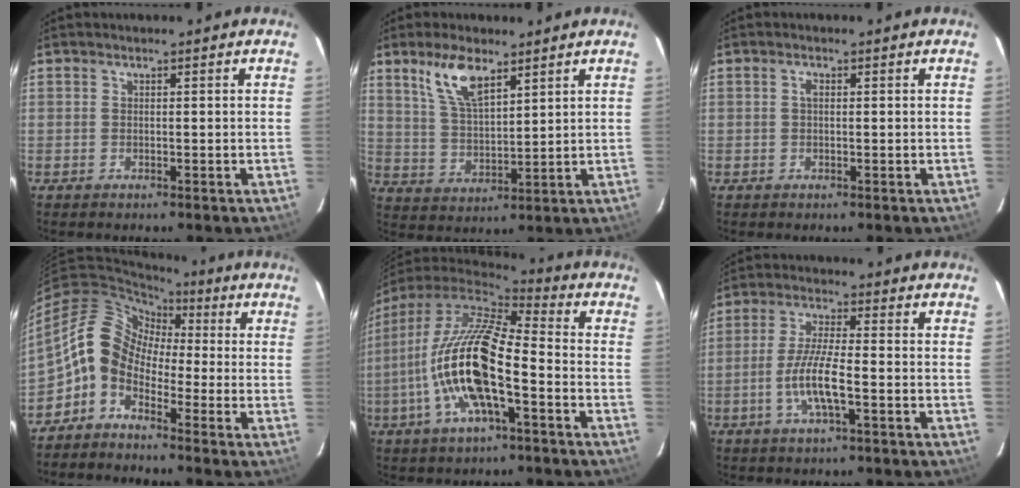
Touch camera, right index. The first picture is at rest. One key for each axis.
{"total": 9.0, "fx": 5.7, "fy": 3.3, "fz": 6.1, "tx": -0.117, "ty": 0.007, "tz": 0.119}
{"total": 0.9, "fx": 0.1, "fy": 0.5, "fz": 0.8, "tx": -0.015, "ty": 0.004, "tz": 0.001}
{"total": 9.4, "fx": -2.8, "fy": 7.1, "fz": 5.4, "tx": -0.100, "ty": 0.025, "tz": -0.077}
{"total": 18.6, "fx": -5.6, "fy": 5.5, "fz": 16.8, "tx": -0.321, "ty": -0.020, "tz": -0.114}
{"total": 8.1, "fx": -2.7, "fy": 1.2, "fz": 7.6, "tx": -0.152, "ty": -0.003, "tz": -0.054}